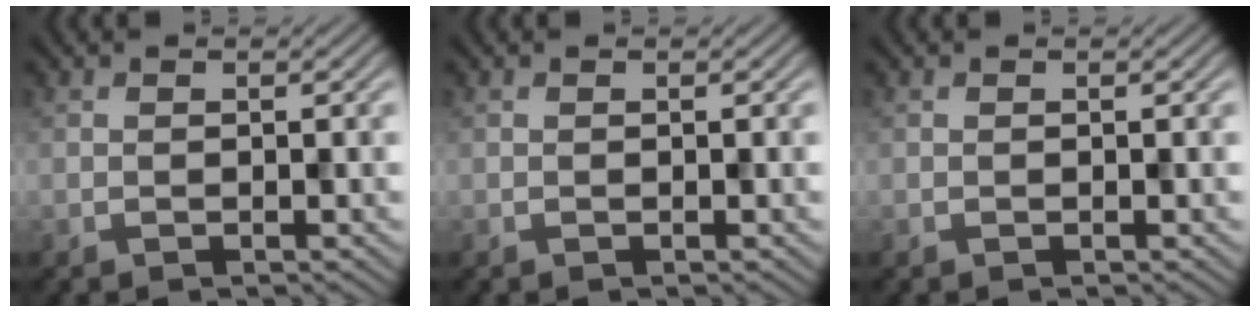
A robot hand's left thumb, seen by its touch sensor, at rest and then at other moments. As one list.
[{"total": 0.0}, {"total": 0.0}]